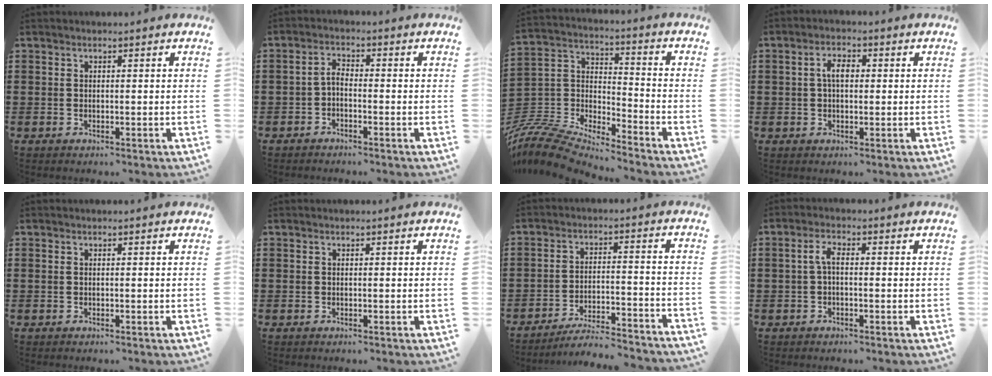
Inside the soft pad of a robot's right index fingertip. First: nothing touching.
{"total": 1.9, "force": [-1.4, 0.6, 1.2], "torque": [-0.033, 0.005, -0.032]}
{"total": 8.6, "force": [-8.2, 1.5, 2.0], "torque": [-0.070, -0.006, -0.172]}
{"total": 3.2, "force": [0.3, 1.6, 2.8], "torque": [-0.056, 0.010, 0.003]}
{"total": 0.0}
{"total": 0.0}
{"total": 5.8, "force": [-5.5, 0.1, 1.9], "torque": [-0.038, -0.005, -0.109]}
{"total": 2.6, "force": [-0.2, 1.0, 2.4], "torque": [-0.062, 0.000, -0.011]}